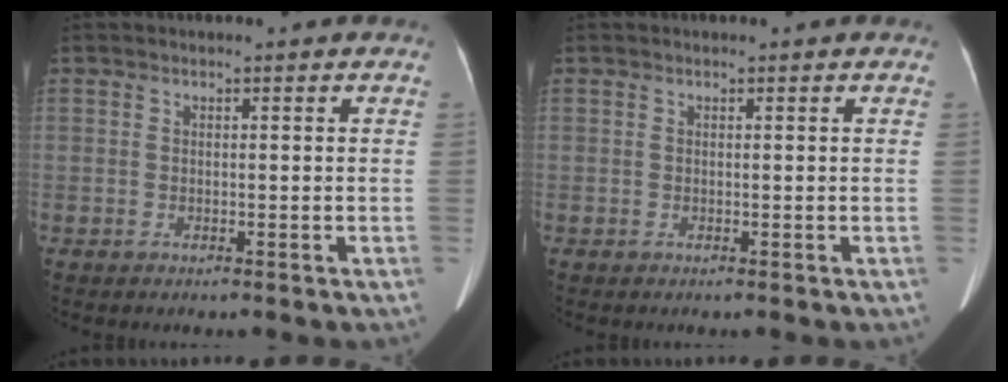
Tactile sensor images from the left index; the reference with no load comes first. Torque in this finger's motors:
{"motor_torque": [0.02, 0.02, 0.00, 0.01]}